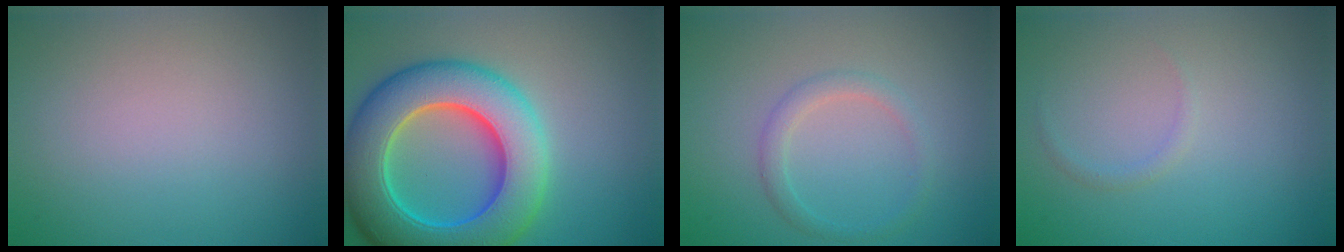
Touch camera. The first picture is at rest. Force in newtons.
{"total": 11.7, "press": 11.7, "slide": 0.2}
{"total": 1.7, "press": 1.7, "slide": 0.0}
{"total": 0.7, "press": 0.7, "slide": 0.1}